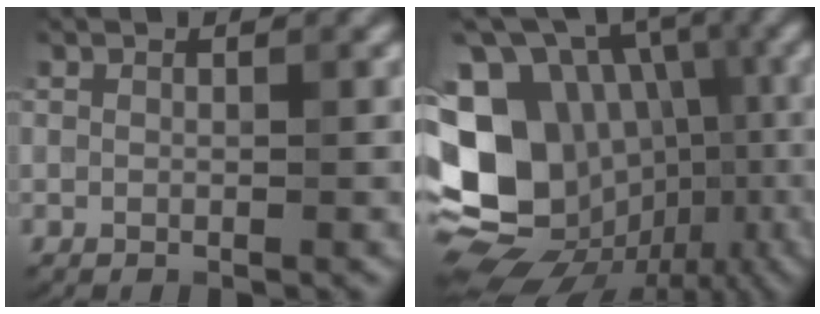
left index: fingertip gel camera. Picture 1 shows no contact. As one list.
[{"total": 18.3, "force": [-2.1, 14.7, 10.6], "torque": [-0.203, -0.002, -0.007]}]